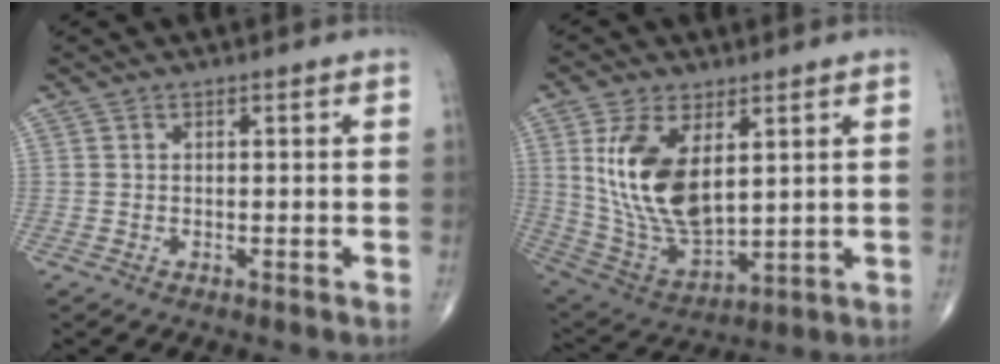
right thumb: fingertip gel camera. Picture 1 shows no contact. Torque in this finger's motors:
{"motor_torque": [0.09, 0.67, 1.61, 0.87, 0.21]}